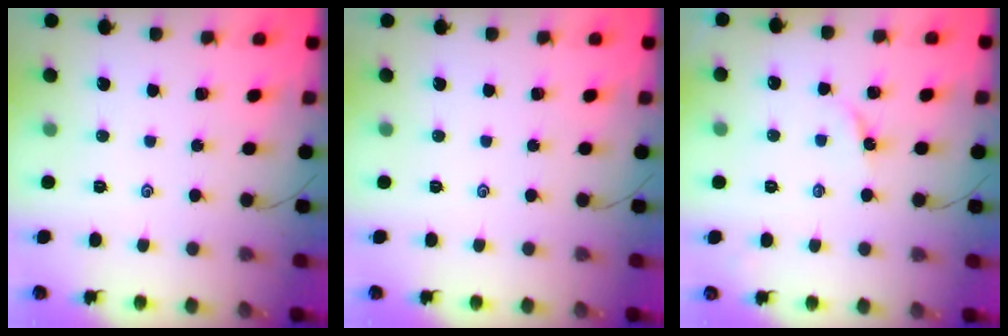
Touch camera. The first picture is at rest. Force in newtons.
{"total": 0.0}
{"total": 2.9, "press": 2.8, "slide": 0.4}